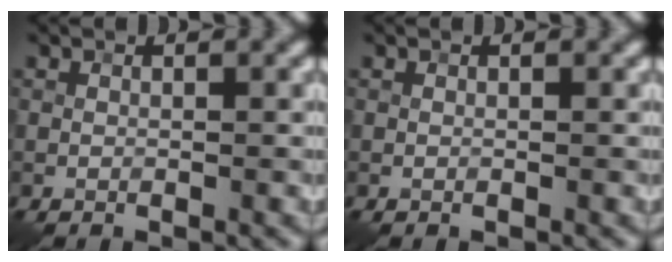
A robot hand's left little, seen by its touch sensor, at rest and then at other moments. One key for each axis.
{"total": 0.0}